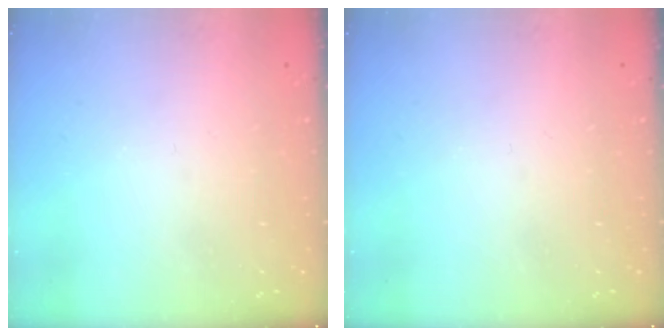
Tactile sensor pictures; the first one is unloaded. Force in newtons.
{"total": 0.0}